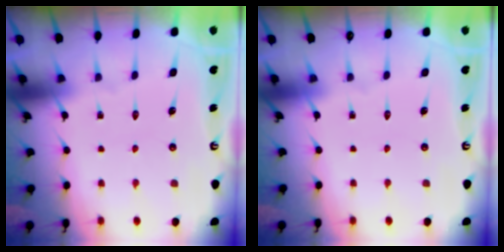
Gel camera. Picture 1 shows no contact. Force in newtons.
{"total": 0.0}